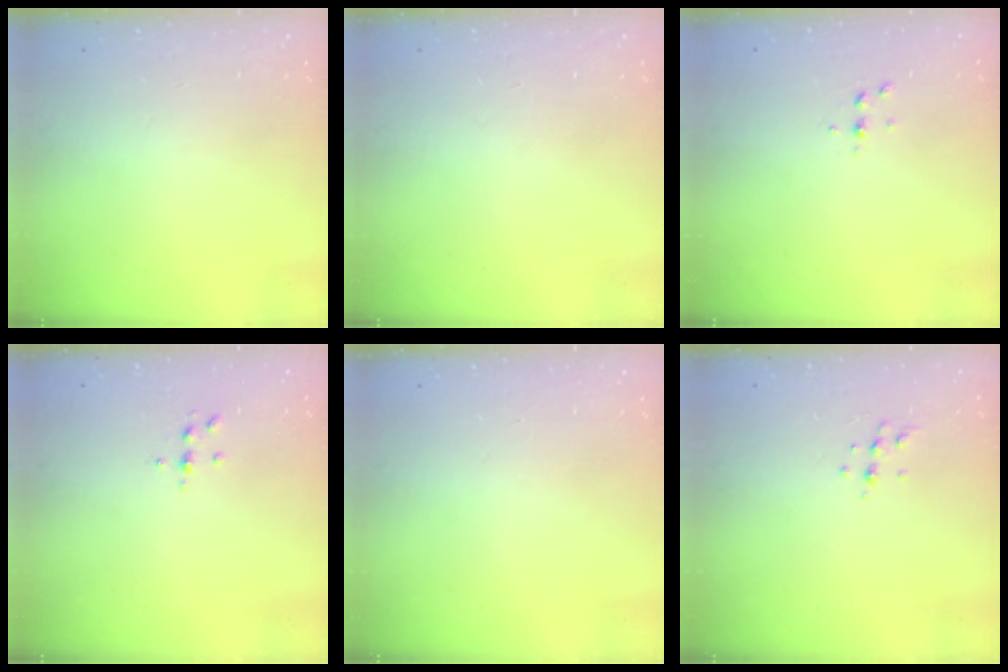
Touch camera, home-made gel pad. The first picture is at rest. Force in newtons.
{"total": 0.0}
{"total": 2.5, "press": 2.4, "slide": 0.2}
{"total": 4.2, "press": 4.1, "slide": 0.5}
{"total": 0.0}
{"total": 4.8, "press": 4.7, "slide": 1.1}